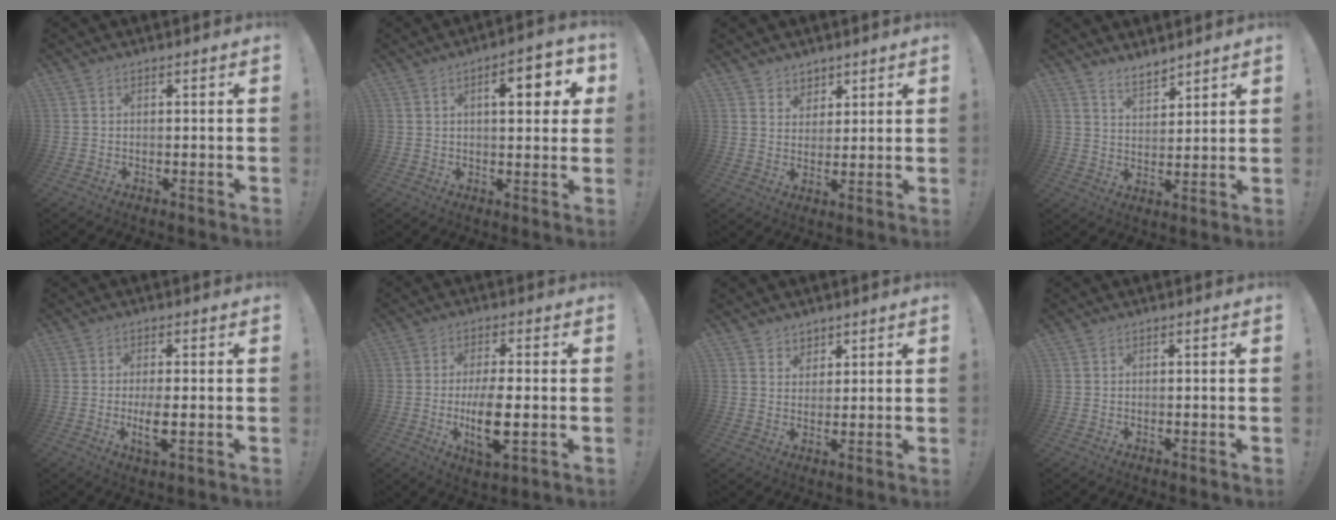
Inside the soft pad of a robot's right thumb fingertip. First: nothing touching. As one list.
[{"total": 8.4, "force": [2.5, 3.0, 7.4], "torque": [-0.090, -0.006, 0.029]}, {"total": 5.8, "force": [4.0, 4.2, -0.2], "torque": [0.011, -0.034, 0.077]}, {"total": 6.2, "force": [5.5, 2.3, 1.7], "torque": [-0.027, -0.037, 0.103]}, {"total": 5.4, "force": [-1.0, 1.2, 5.1], "torque": [-0.101, -0.012, -0.019]}, {"total": 10.4, "force": [-1.7, 3.2, 9.7], "torque": [-0.187, -0.009, -0.031]}, {"total": 4.6, "force": [3.3, 3.1, -0.1], "torque": [0.008, -0.024, 0.062]}, {"total": 0.0}]